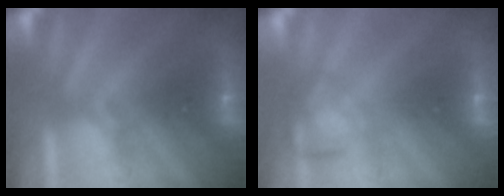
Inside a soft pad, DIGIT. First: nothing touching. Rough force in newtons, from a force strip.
{"total": 3.8}